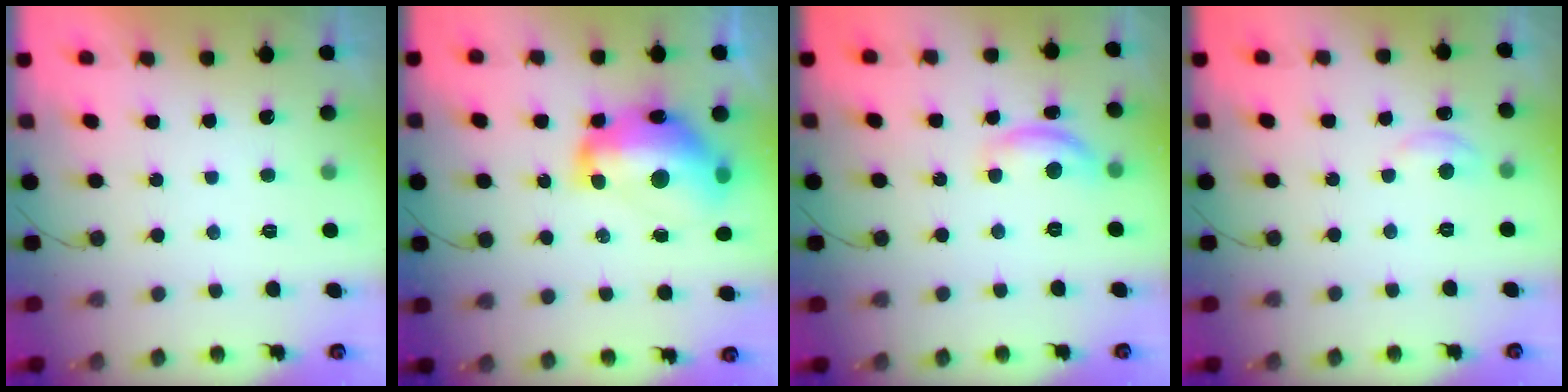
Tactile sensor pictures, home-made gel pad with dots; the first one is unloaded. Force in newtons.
{"total": 17.8, "press": 17.7, "slide": 2.1}
{"total": 10.0, "press": 10.0, "slide": 0.6}
{"total": 3.8, "press": 3.8, "slide": 0.4}